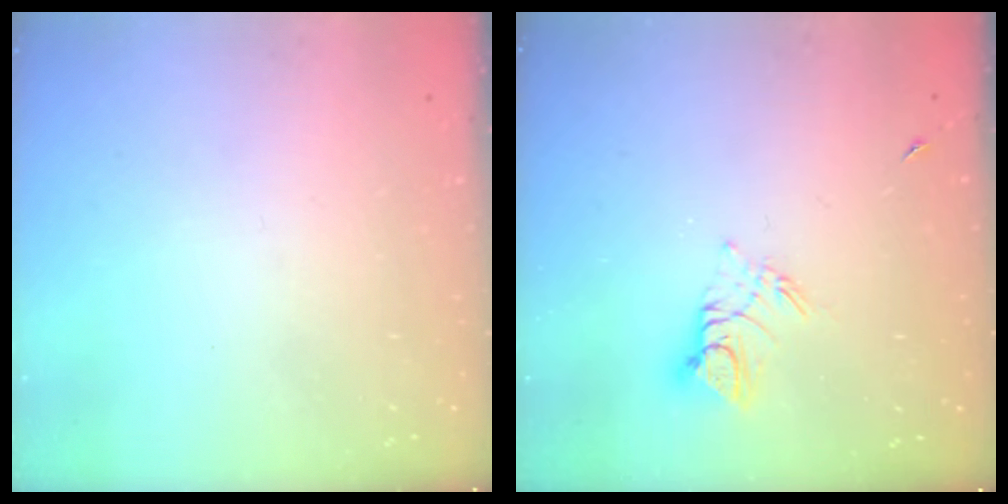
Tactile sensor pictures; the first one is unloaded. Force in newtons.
{"total": 7.3, "press": 7.3, "slide": 0.6}